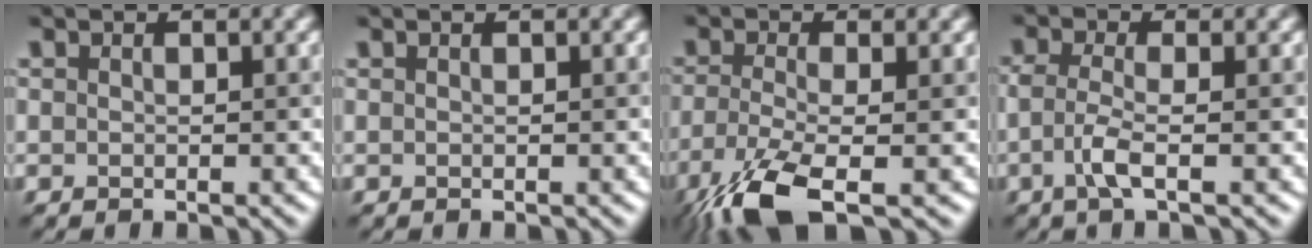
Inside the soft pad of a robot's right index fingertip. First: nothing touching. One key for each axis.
{"total": 0.0}
{"total": 6.8, "fx": -4.1, "fy": 1.8, "fz": 5.1, "tx": -0.109, "ty": -0.006, "tz": -0.081}
{"total": 2.3, "fx": -0.9, "fy": 0.6, "fz": 2.1, "tx": -0.049, "ty": 0.006, "tz": -0.014}